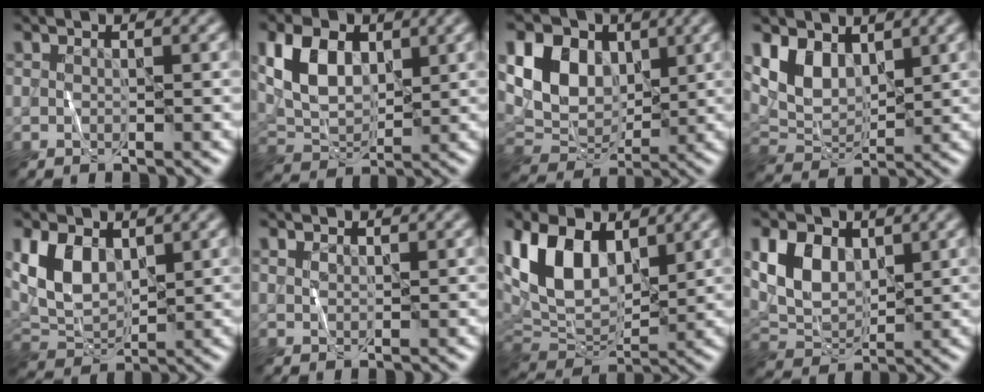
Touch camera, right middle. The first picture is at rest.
{"total": 6.0, "force": [1.9, 3.8, 4.2], "torque": [-0.087, 0.003, 0.035]}
{"total": 9.3, "force": [2.7, 6.8, 5.8], "torque": [-0.117, 0.013, 0.043]}
{"total": 4.4, "force": [2.3, 2.9, 2.5], "torque": [-0.058, -0.011, 0.043]}
{"total": 5.7, "force": [2.0, 3.6, 3.9], "torque": [-0.084, -0.004, 0.038]}
{"total": 0.6, "force": [0.6, 0.3, 0.1], "torque": [-0.008, 0.000, 0.014]}
{"total": 10.7, "force": [3.7, 6.7, 7.4], "torque": [-0.171, 0.008, 0.064]}
{"total": 5.5, "force": [1.9, 3.8, 3.6], "torque": [-0.078, -0.002, 0.036]}